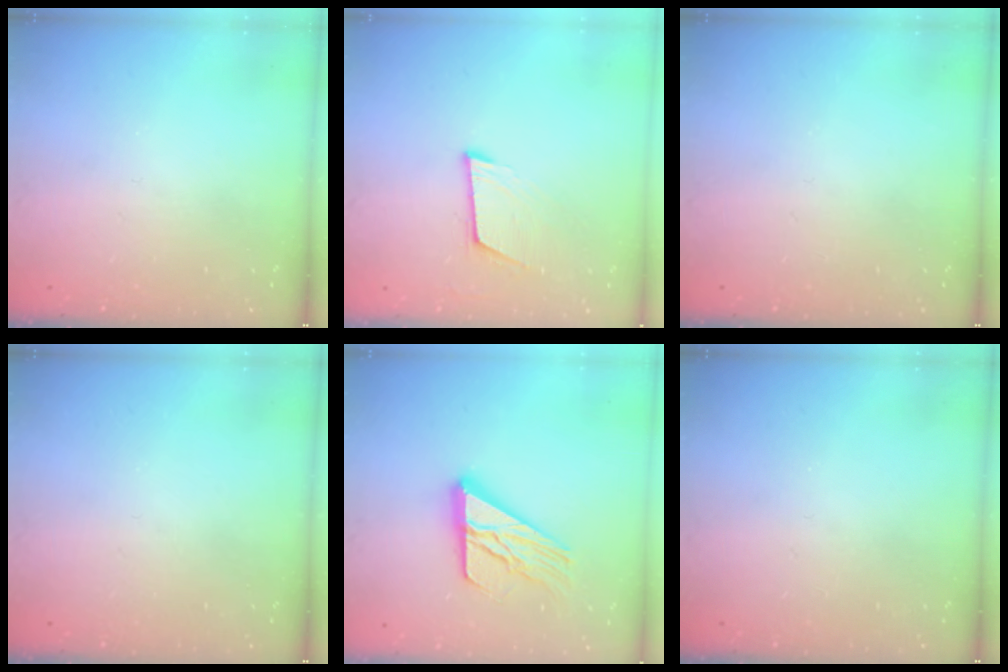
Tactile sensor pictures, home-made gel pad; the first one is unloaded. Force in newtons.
{"total": 6.7, "press": 6.4, "slide": 2.0}
{"total": 0.0}
{"total": 0.0}
{"total": 16.5, "press": 16.5, "slide": 1.6}
{"total": 0.0}